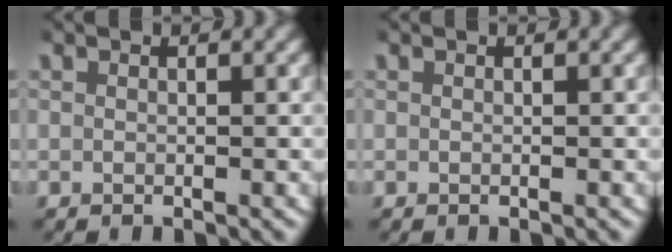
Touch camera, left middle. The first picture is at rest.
{"total": 0.0}